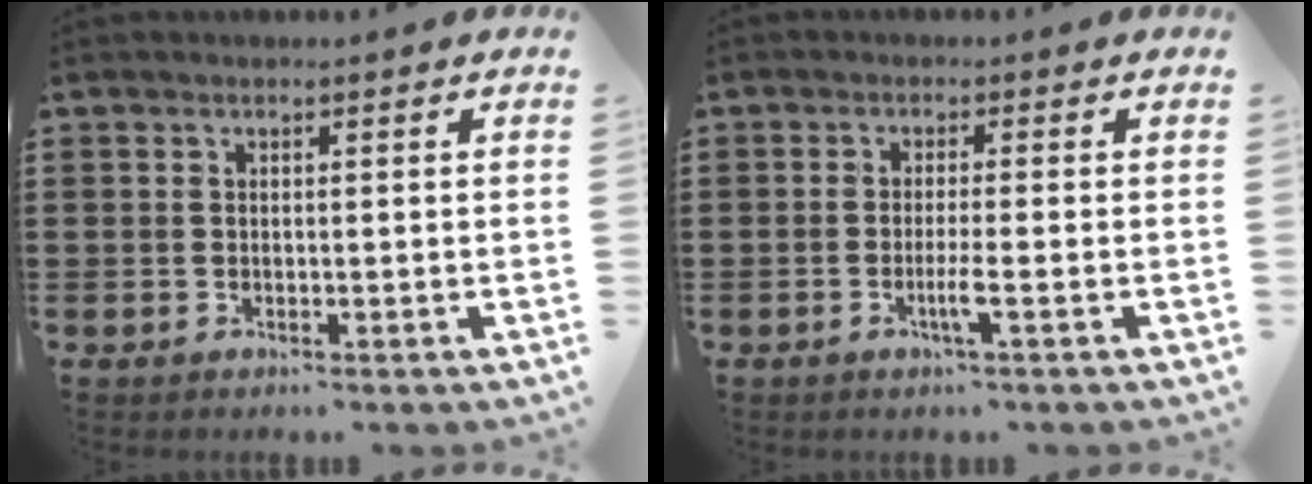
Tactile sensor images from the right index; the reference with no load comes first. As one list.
[{"total": 3.1, "force": [-1.3, -0.2, 2.9], "torque": [-0.055, -0.012, -0.026]}]